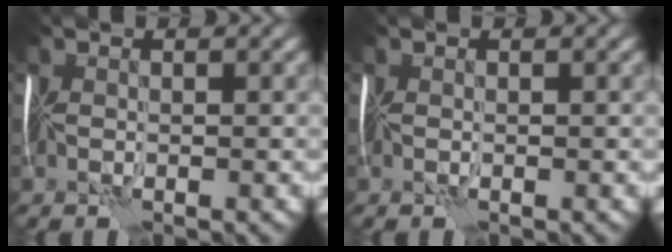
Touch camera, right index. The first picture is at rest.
{"total": 0.0}